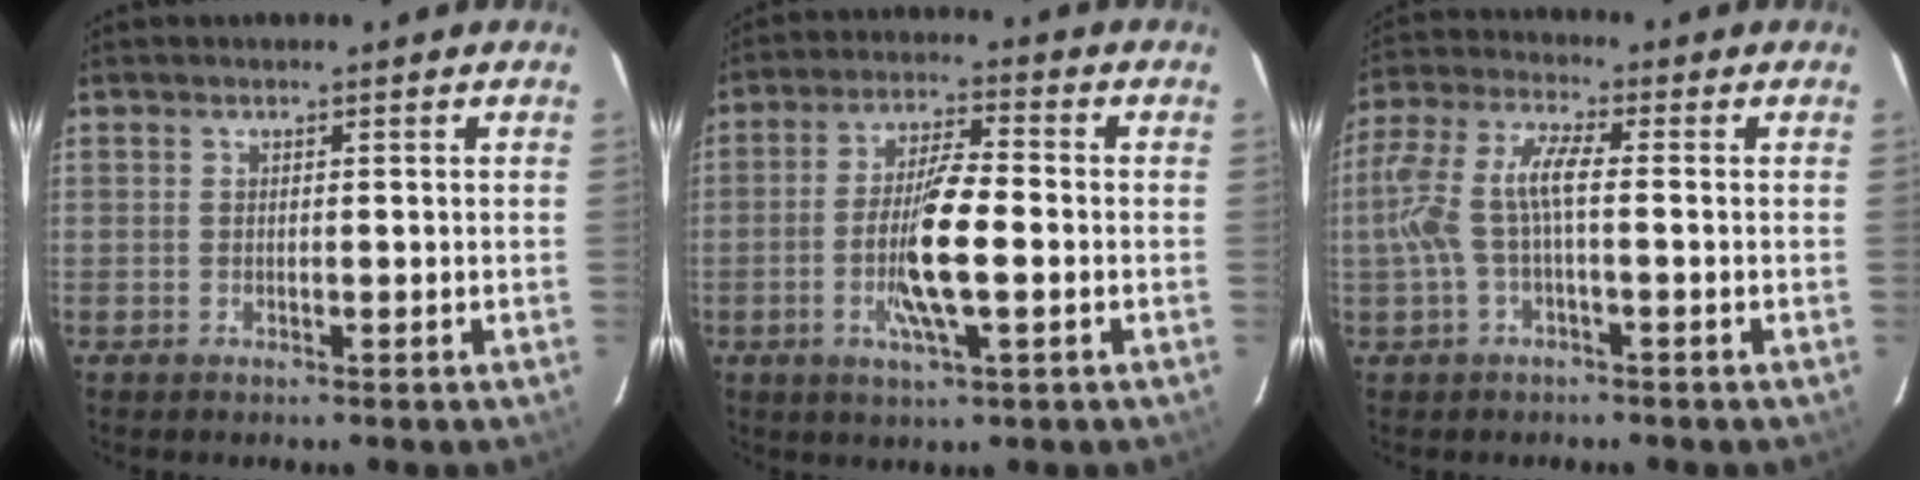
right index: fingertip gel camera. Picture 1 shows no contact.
{"total": 10.3, "force": [-2.5, 1.9, 9.9], "torque": [-0.190, -0.004, -0.048]}
{"total": 8.8, "force": [-1.2, 2.4, 8.3], "torque": [-0.184, 0.009, -0.021]}